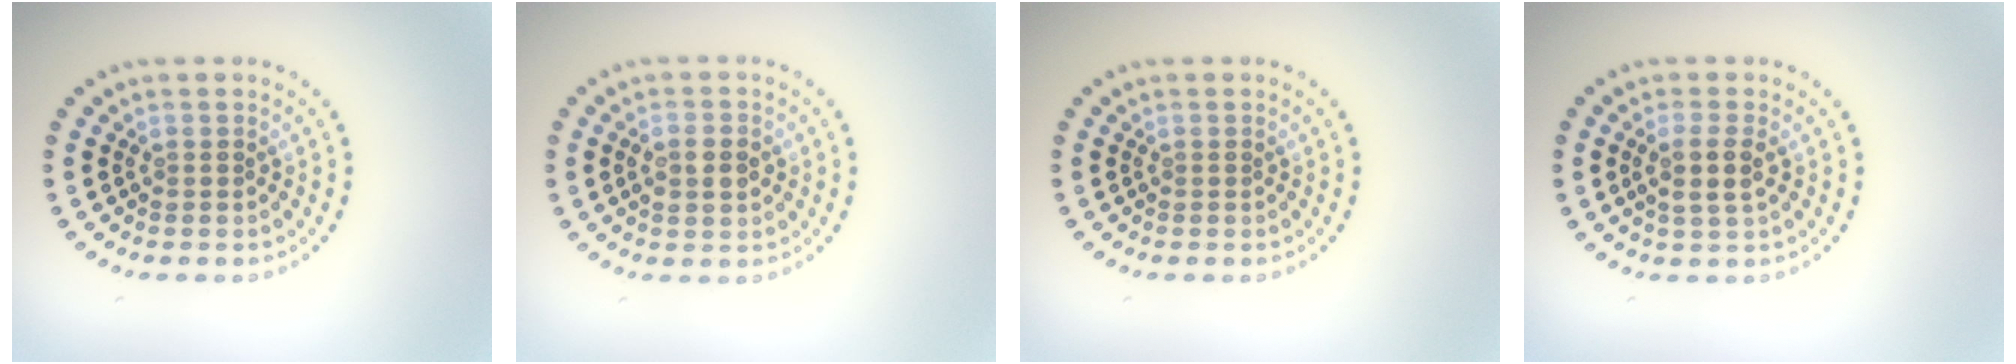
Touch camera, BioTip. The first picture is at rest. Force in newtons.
{"total": 2.3, "press": 2.3, "slide": 0.3}
{"total": 0.0}
{"total": 2.4, "press": 2.1, "slide": 1.0}